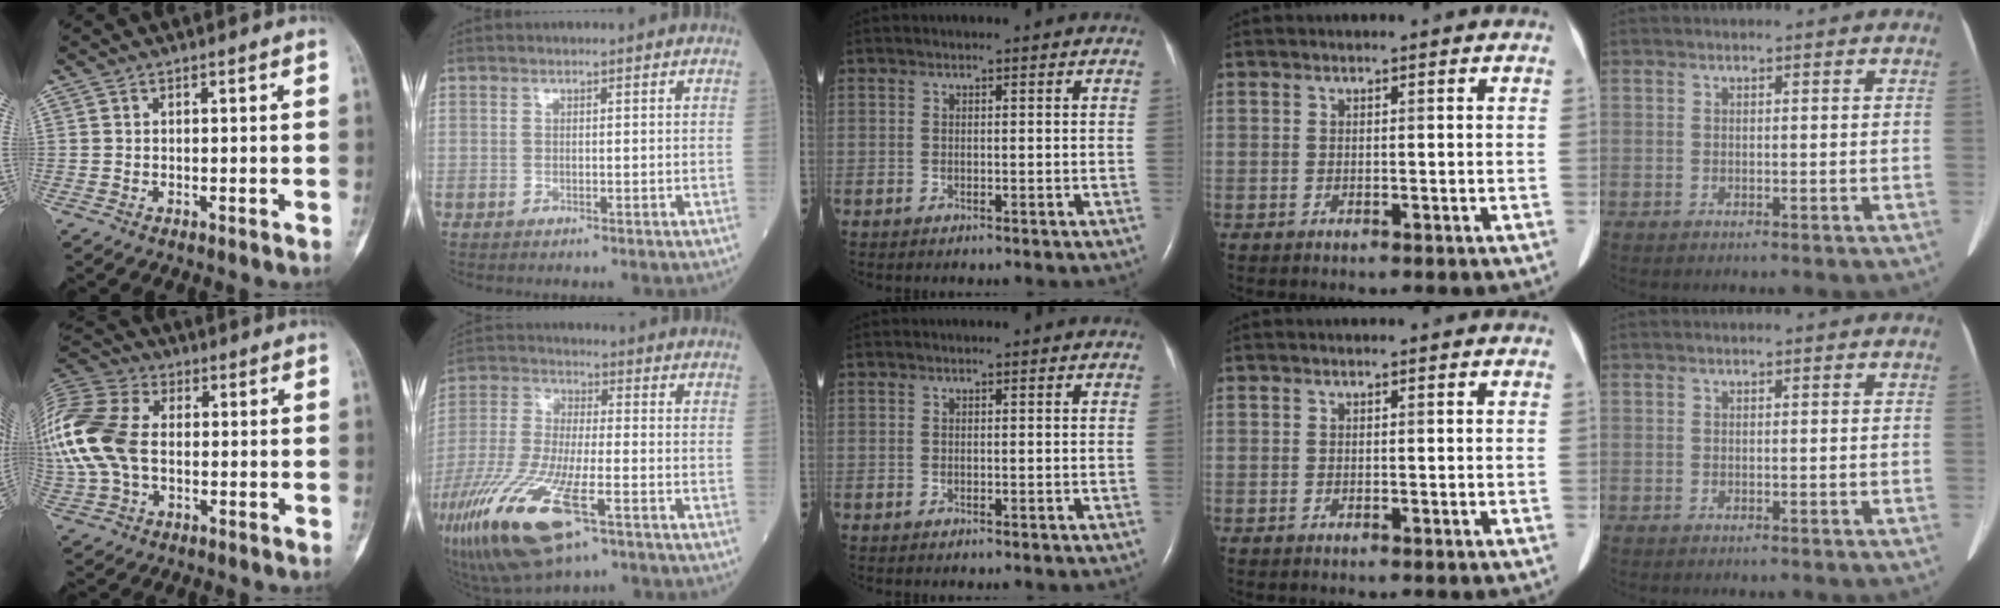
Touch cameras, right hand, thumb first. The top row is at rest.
{"thumb": {"total": 18.9, "force": [0.3, 12.6, 14.1], "torque": [-0.353, 0.016, 0.005]}, "index": {"total": 19.8, "force": [-10.0, 5.7, 16.2], "torque": [-0.375, -0.046, -0.180]}}